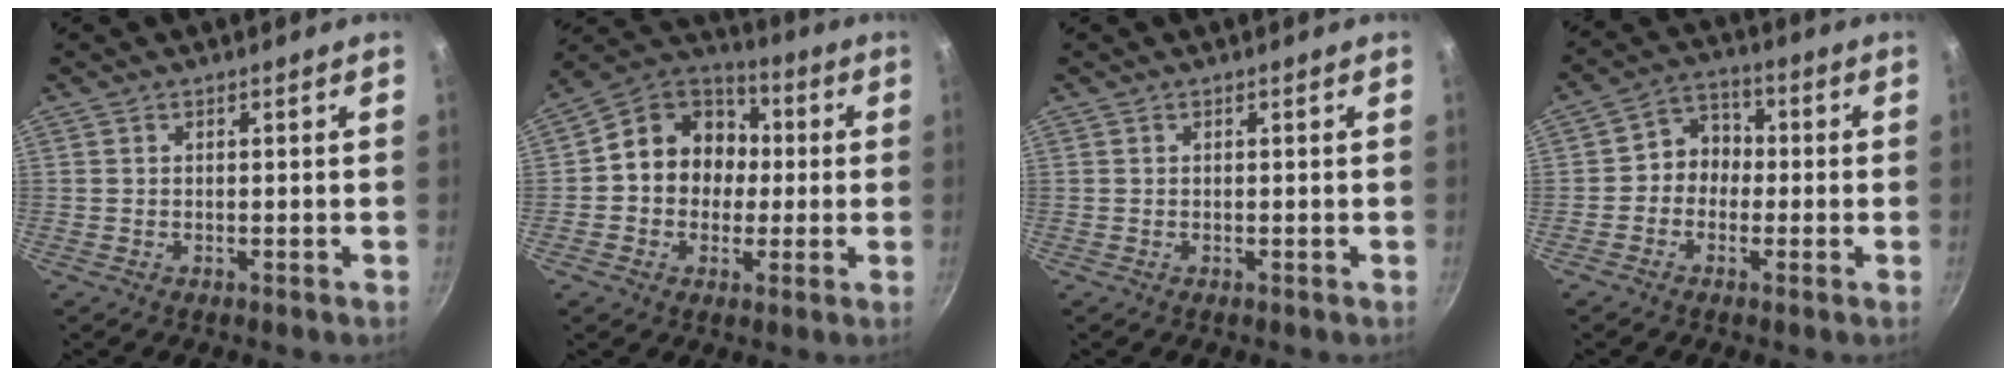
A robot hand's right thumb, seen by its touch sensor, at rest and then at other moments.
{"total": 13.7, "force": [0.4, 11.9, 6.8], "torque": [-0.065, 0.032, -0.013]}
{"total": 0.0}
{"total": 6.4, "force": [-0.7, 5.6, 3.0], "torque": [-0.009, 0.023, -0.029]}